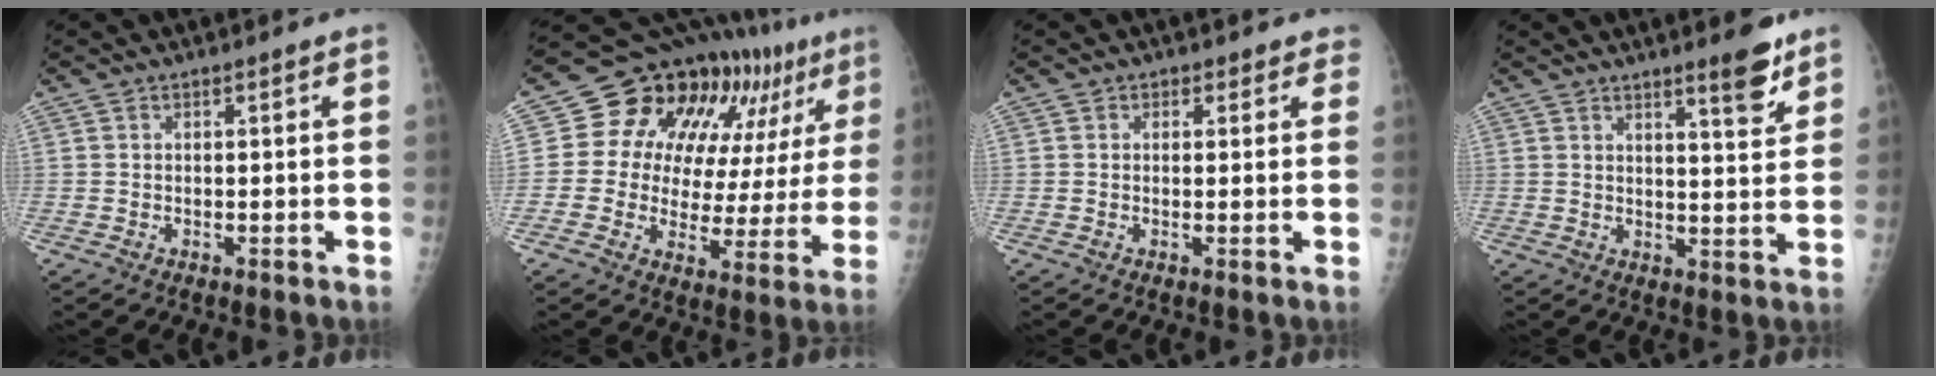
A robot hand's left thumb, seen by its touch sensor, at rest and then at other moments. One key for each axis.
{"total": 21.9, "fx": 9.9, "fy": 12.2, "fz": 15.2, "tx": -0.157, "ty": 0.008, "tz": 0.140}
{"total": 2.0, "fx": 1.1, "fy": 1.6, "fz": 0.2, "tx": 0.027, "ty": -0.002, "tz": 0.005}
{"total": 6.4, "fx": 4.7, "fy": 1.1, "fz": 4.2, "tx": -0.048, "ty": -0.035, "tz": 0.065}